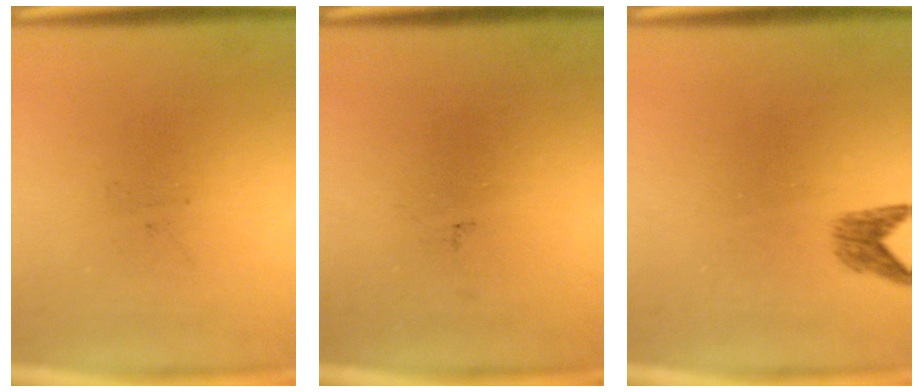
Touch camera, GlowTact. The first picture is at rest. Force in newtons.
{"total": 0.0}
{"total": 1.8}